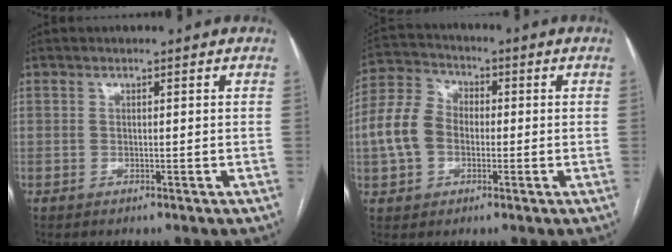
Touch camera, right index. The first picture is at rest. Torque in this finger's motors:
{"motor_torque": [0.42, -0.12, 0.68, 0.12]}